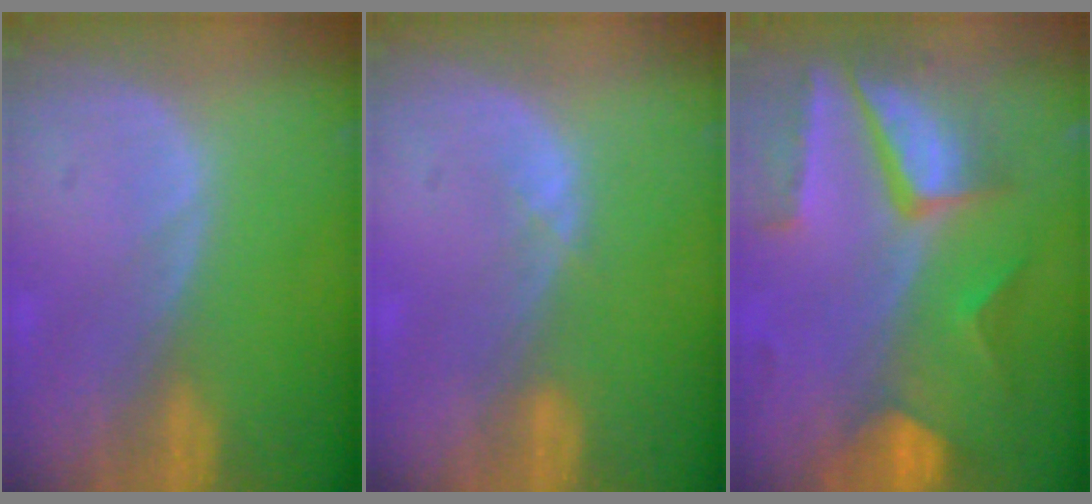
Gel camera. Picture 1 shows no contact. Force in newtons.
{"total": 0.9, "press": 0.9, "slide": 0.3}
{"total": 10.4, "press": 8.7, "slide": 5.7}